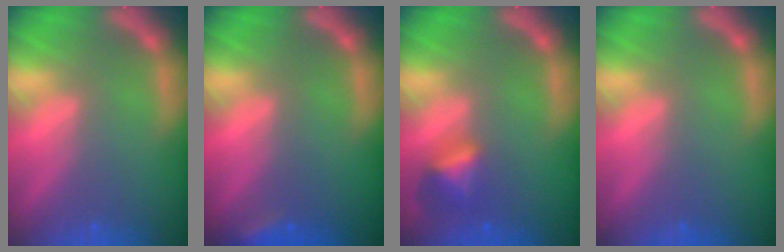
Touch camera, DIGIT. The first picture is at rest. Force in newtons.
{"total": 1.9}
{"total": 2.9}
{"total": 0.0}